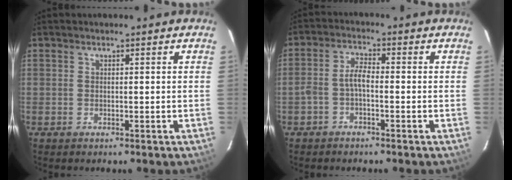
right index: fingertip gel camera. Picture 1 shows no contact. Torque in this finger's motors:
{"motor_torque": [0.27, -0.13, 0.41, 0.08]}